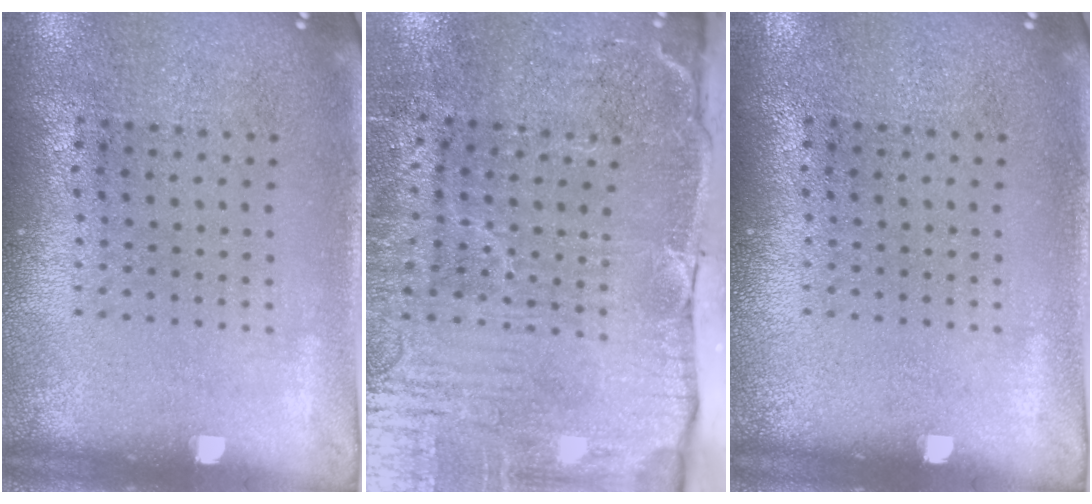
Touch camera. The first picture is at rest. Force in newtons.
{"total": 5.1, "press": 4.3, "slide": 2.7}
{"total": 0.0}